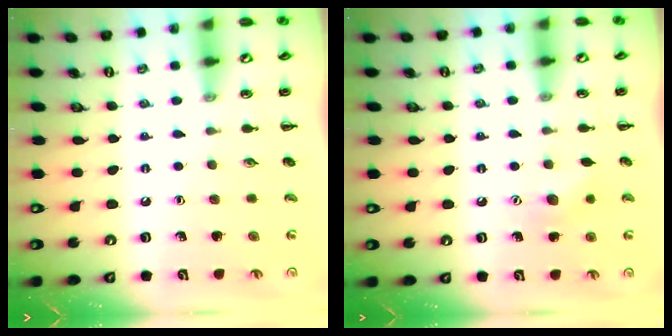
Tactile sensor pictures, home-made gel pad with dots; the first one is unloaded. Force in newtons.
{"total": 6.5, "press": 6.3, "slide": 1.6}